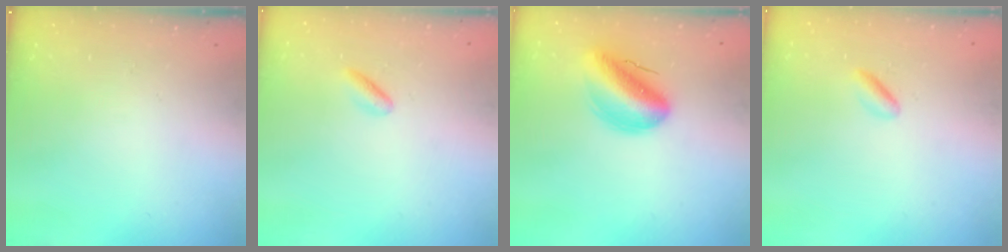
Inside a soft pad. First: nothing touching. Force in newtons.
{"total": 1.2, "press": 1.0, "slide": 0.6}
{"total": 12.8, "press": 12.2, "slide": 3.8}
{"total": 1.6, "press": 1.4, "slide": 0.7}